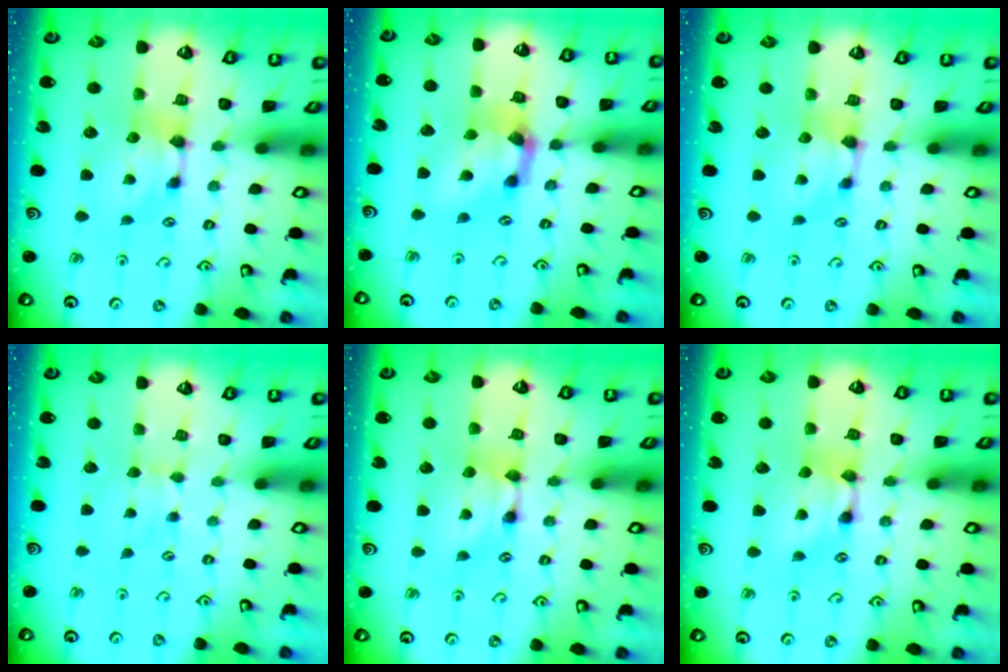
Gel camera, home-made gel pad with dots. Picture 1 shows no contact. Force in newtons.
{"total": 3.8, "press": 3.1, "slide": 2.1}
{"total": 0.0}
{"total": 2.5, "press": 2.4, "slide": 0.4}
{"total": 1.8, "press": 1.8, "slide": 0.1}
{"total": 1.9, "press": 1.9, "slide": 0.1}